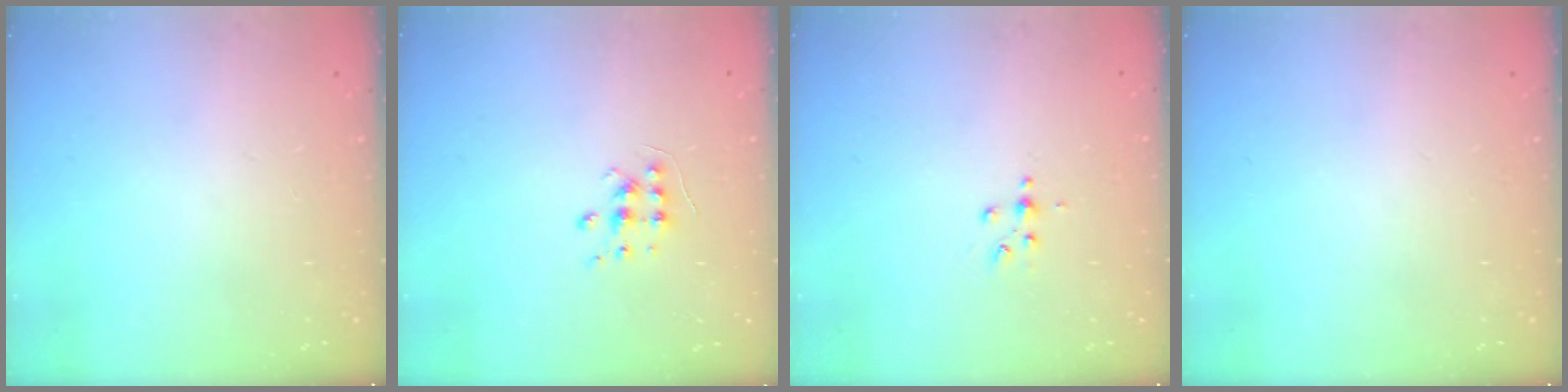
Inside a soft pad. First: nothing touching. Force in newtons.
{"total": 6.0, "press": 6.0, "slide": 0.5}
{"total": 2.5, "press": 2.4, "slide": 0.3}
{"total": 0.0}